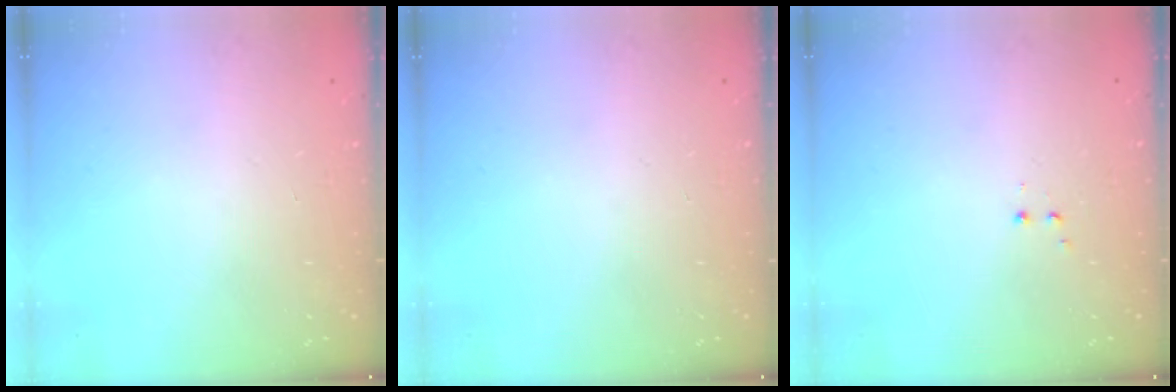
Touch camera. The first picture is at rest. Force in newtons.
{"total": 0.0}
{"total": 1.2, "press": 1.1, "slide": 0.5}